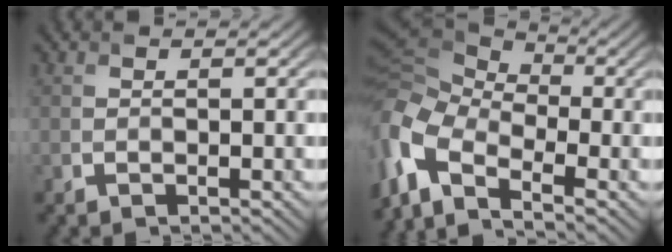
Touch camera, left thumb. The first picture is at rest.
{"total": 10.9, "force": [-5.4, 5.3, 7.8], "torque": [-0.213, -0.019, -0.115]}